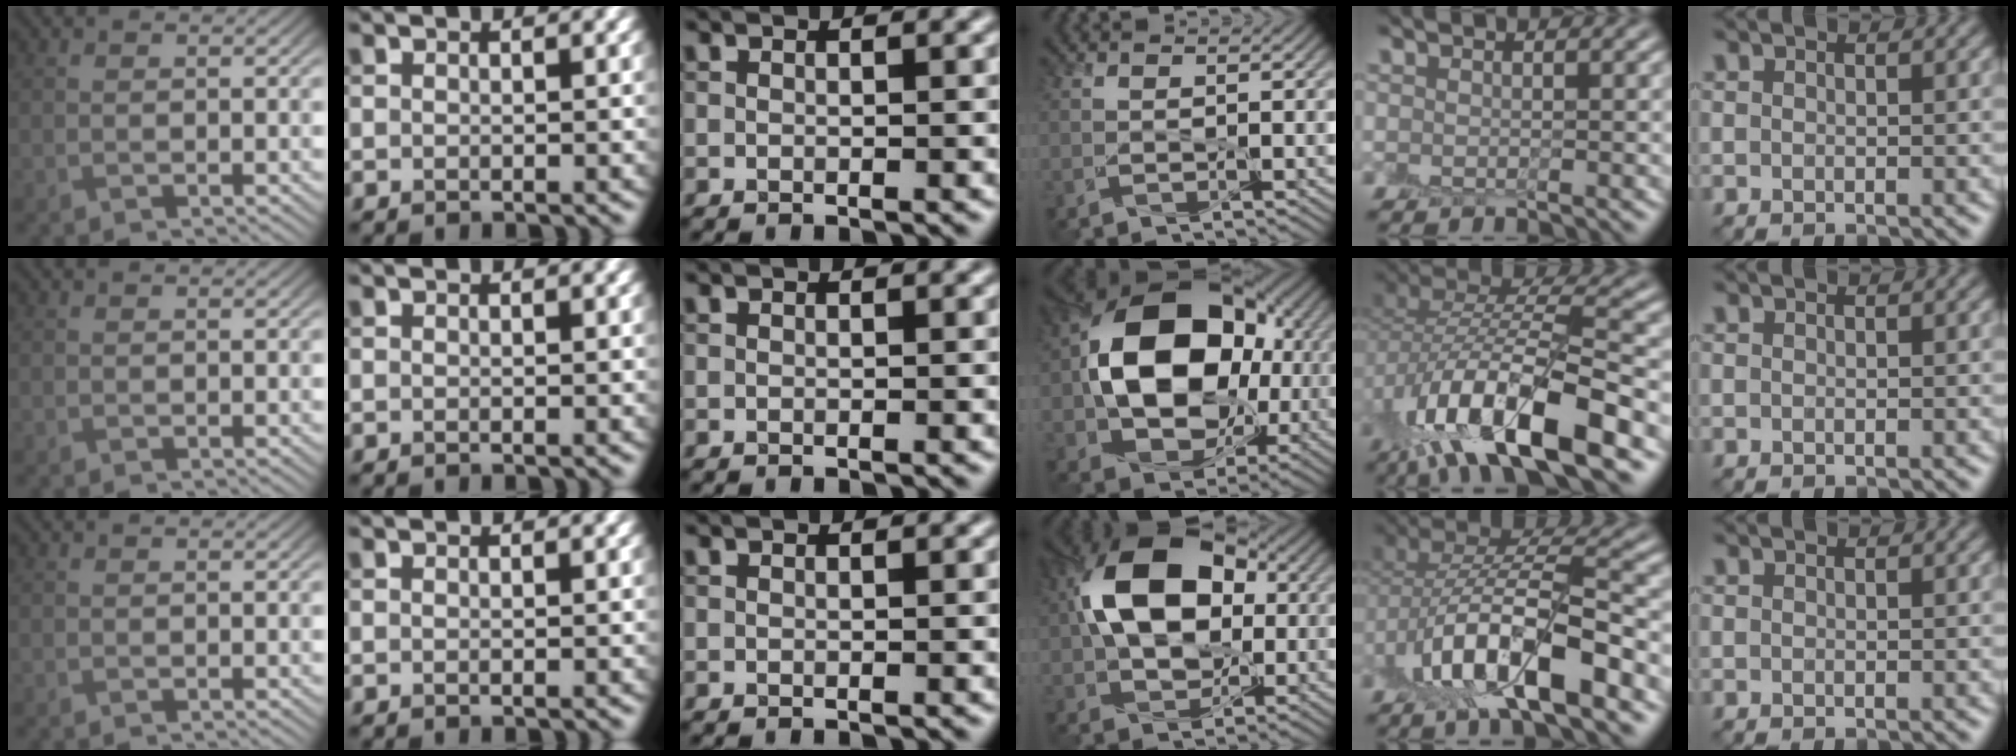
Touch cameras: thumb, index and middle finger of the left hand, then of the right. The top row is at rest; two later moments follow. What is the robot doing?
{"motion": "peel", "object": "postage stamp"}